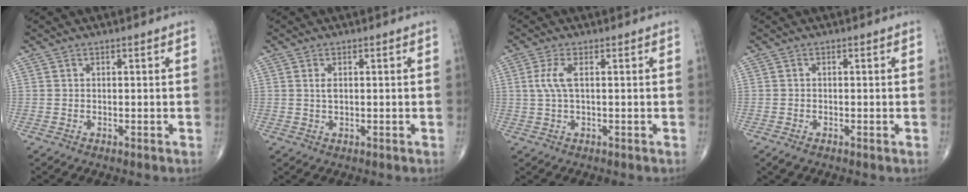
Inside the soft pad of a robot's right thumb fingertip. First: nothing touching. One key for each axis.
{"total": 1.5, "fx": 0.5, "fy": 0.7, "fz": 1.3, "tx": -0.025, "ty": -0.002, "tz": 0.012}
{"total": 3.7, "fx": 0.6, "fy": 1.1, "fz": 3.5, "tx": -0.097, "ty": 0.007, "tz": 0.012}
{"total": 1.5, "fx": -0.8, "fy": 0.6, "fz": 1.0, "tx": -0.022, "ty": -0.003, "tz": -0.017}